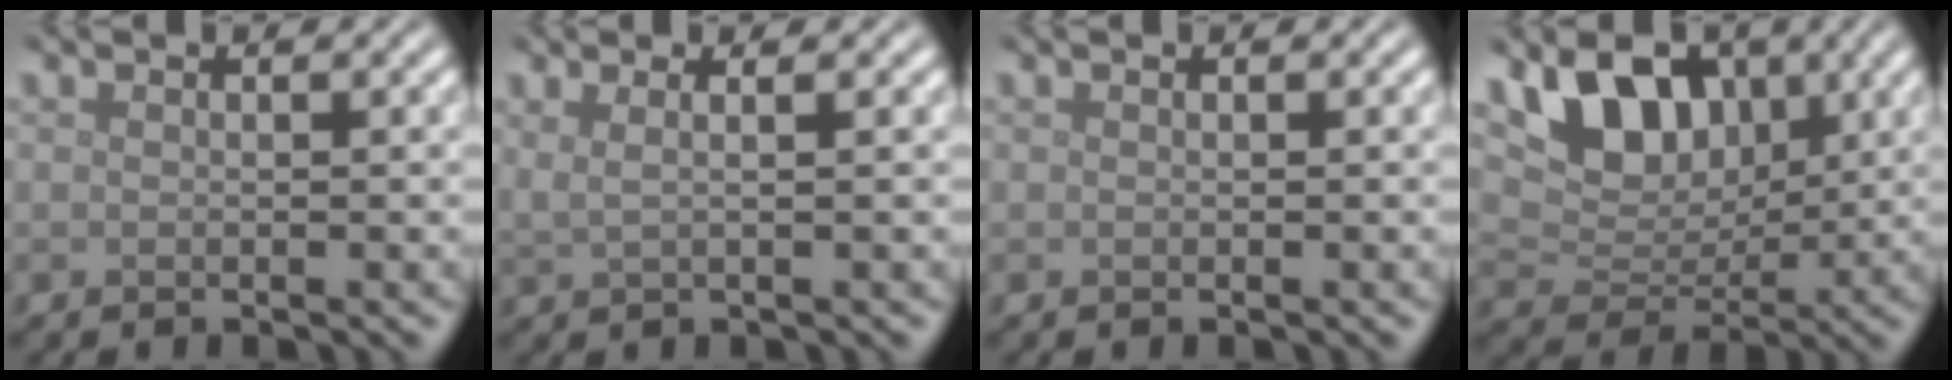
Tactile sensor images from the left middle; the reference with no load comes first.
{"total": 2.8, "force": [1.3, 1.3, 2.1], "torque": [-0.026, 0.008, -0.009]}
{"total": 0.0}
{"total": 6.4, "force": [2.6, 4.3, 4.0], "torque": [-0.075, -0.006, 0.037]}